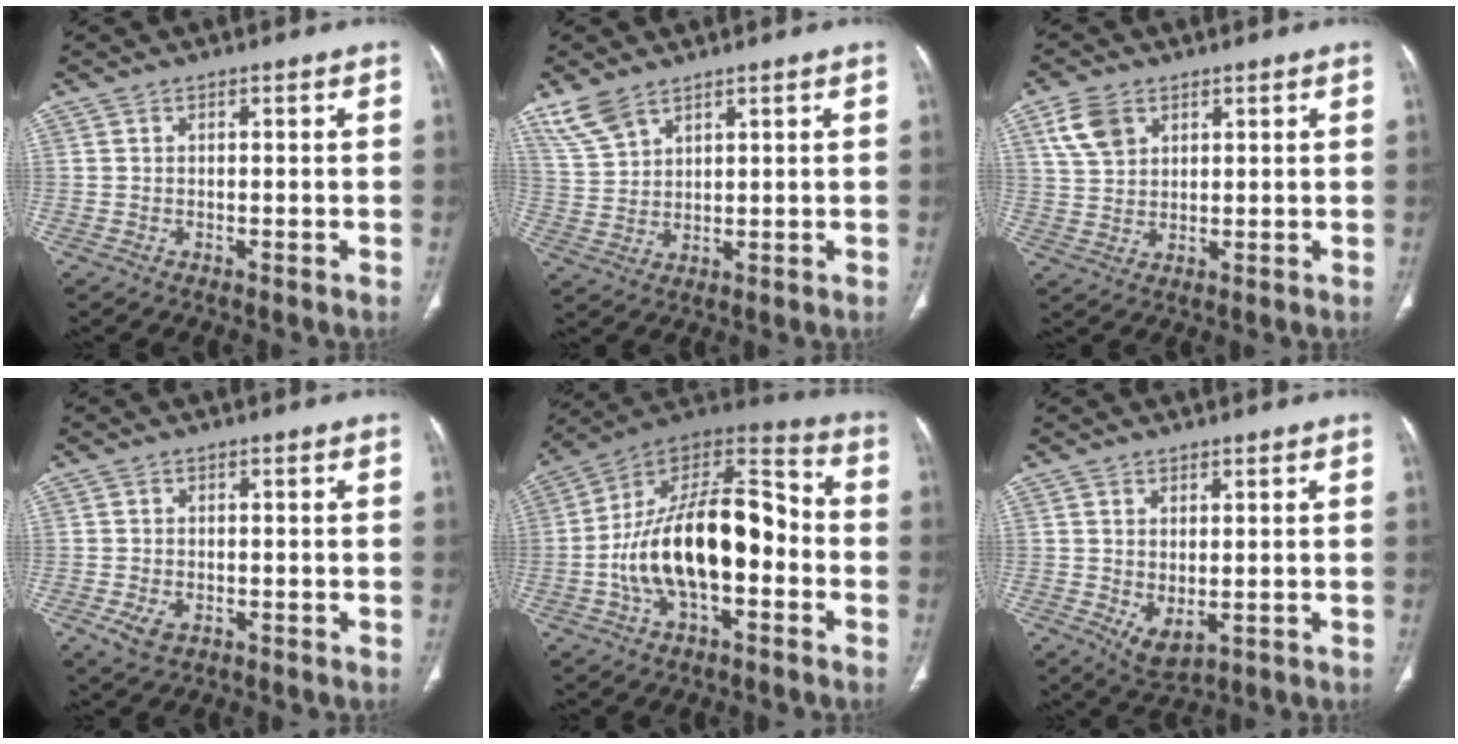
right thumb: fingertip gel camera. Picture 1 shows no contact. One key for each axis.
{"total": 6.3, "fx": 4.8, "fy": 2.9, "fz": 2.9, "tx": -0.057, "ty": -0.011, "tz": 0.109}
{"total": 6.8, "fx": 3.4, "fy": 4.6, "fz": 3.7, "tx": -0.060, "ty": -0.007, "tz": 0.071}
{"total": 3.6, "fx": -1.3, "fy": 2.3, "fz": 2.4, "tx": -0.050, "ty": -0.003, "tz": -0.018}
{"total": 22.3, "fx": -3.7, "fy": 11.2, "fz": 19.0, "tx": -0.310, "ty": 0.053, "tz": -0.063}
{"total": 4.7, "fx": -0.5, "fy": 2.6, "fz": 3.9, "tx": -0.067, "ty": -0.011, "tz": 0.009}